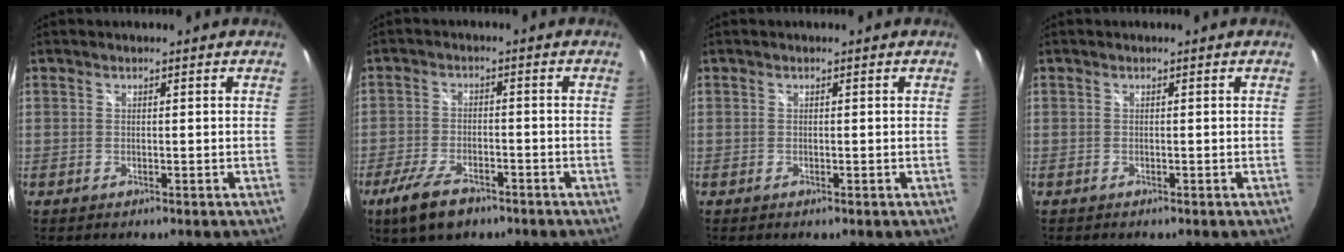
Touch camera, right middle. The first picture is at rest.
{"total": 8.5, "force": [-5.7, 3.5, 5.3], "torque": [-0.134, -0.021, -0.102]}
{"total": 0.0}
{"total": 0.0}